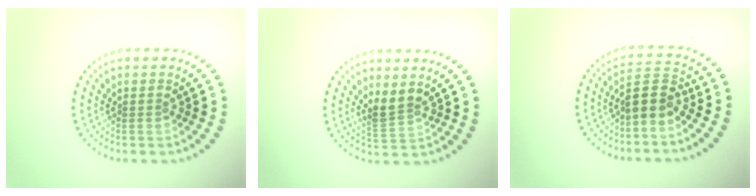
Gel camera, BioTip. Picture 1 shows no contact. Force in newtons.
{"total": 2.5, "press": 1.8, "slide": 1.6}
{"total": 2.9, "press": 2.4, "slide": 1.6}